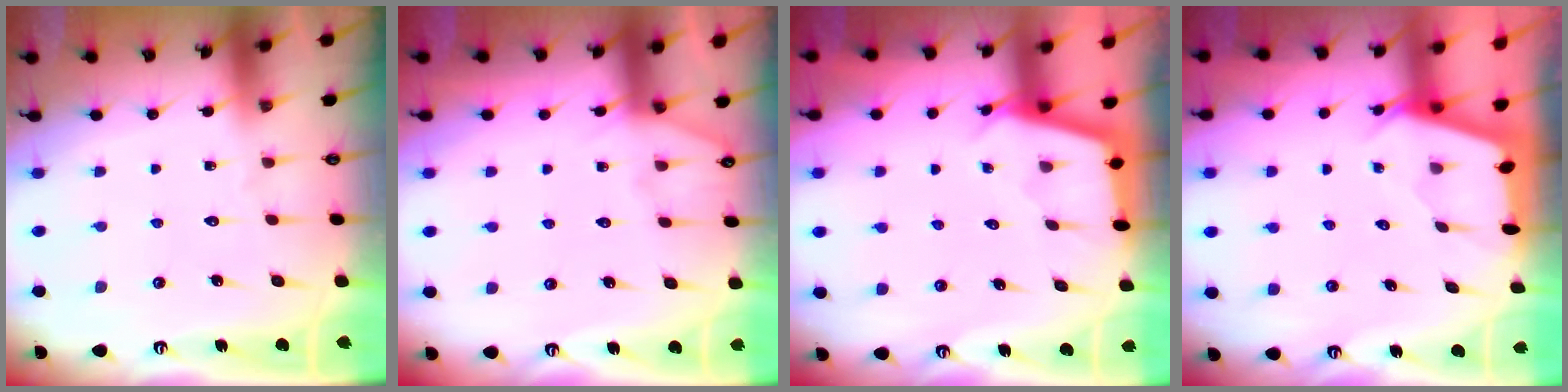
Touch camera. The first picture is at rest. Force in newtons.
{"total": 3.3, "press": 3.3, "slide": 0.6}
{"total": 3.0, "press": 3.0, "slide": 0.3}
{"total": 2.5, "press": 2.5, "slide": 0.3}